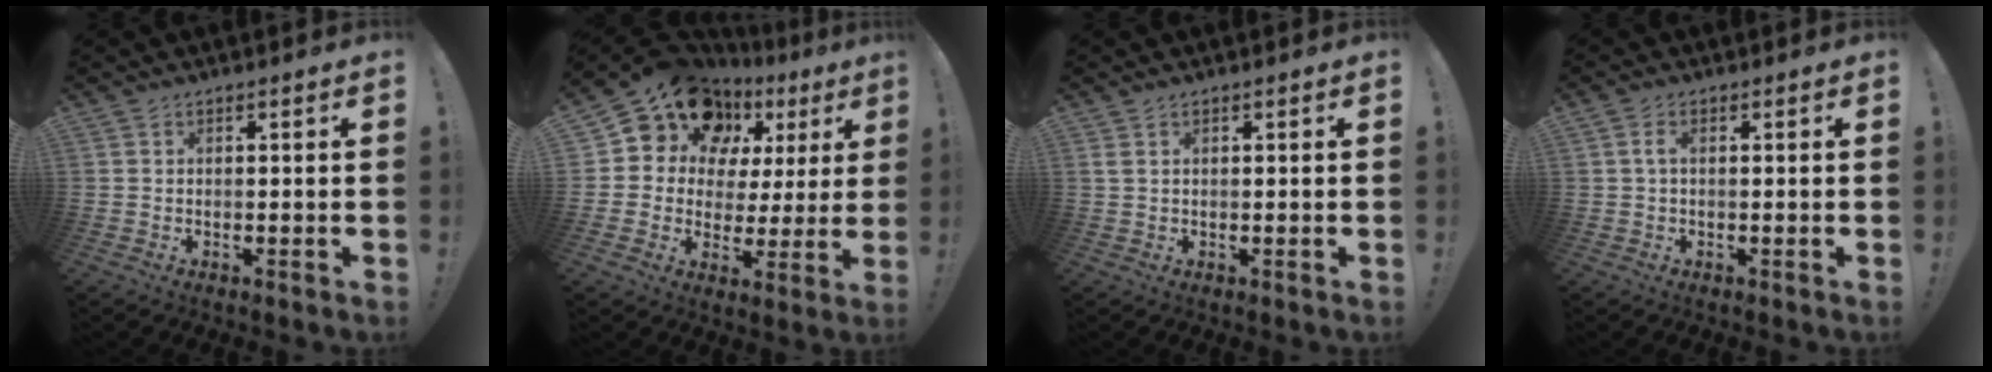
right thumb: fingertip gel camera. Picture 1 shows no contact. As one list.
[{"total": 15.7, "force": [10.9, 9.8, 5.6], "torque": [-0.093, -0.081, 0.208]}, {"total": 0.9, "force": [0.5, 0.4, 0.6], "torque": [-0.020, 0.004, 0.012]}, {"total": 2.4, "force": [0.4, 1.1, 2.1], "torque": [-0.035, 0.004, 0.006]}]